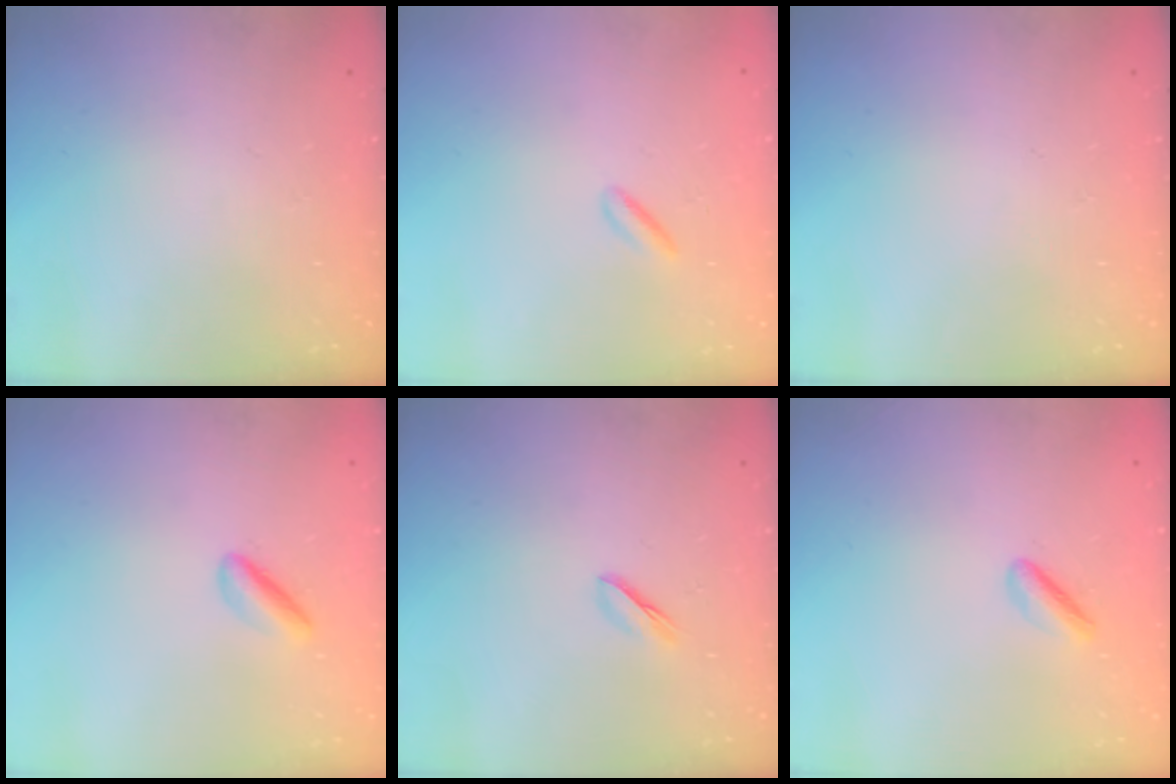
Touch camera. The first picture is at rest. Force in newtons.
{"total": 1.7, "press": 1.5, "slide": 0.7}
{"total": 0.0}
{"total": 2.0, "press": 2.0, "slide": 0.0}
{"total": 2.3, "press": 2.2, "slide": 0.8}
{"total": 1.9, "press": 1.6, "slide": 1.1}